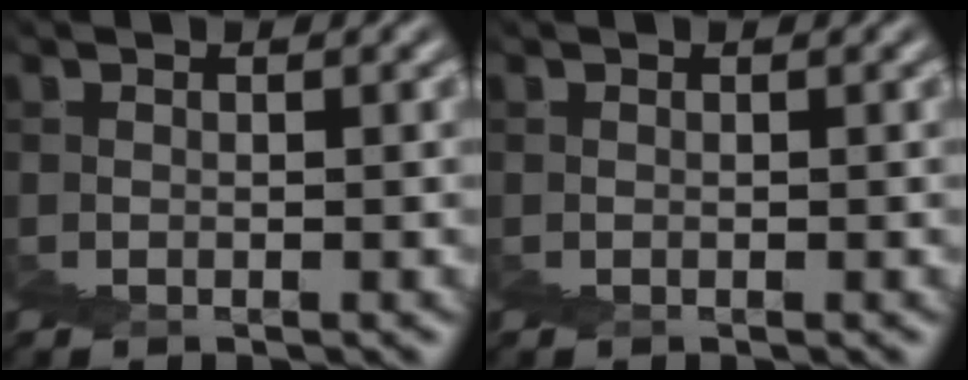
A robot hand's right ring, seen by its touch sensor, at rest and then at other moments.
{"total": 0.0}